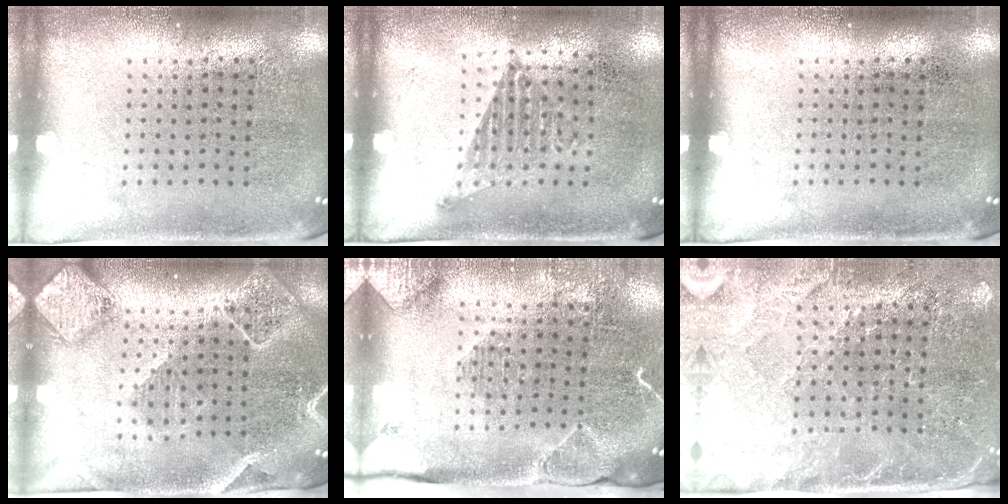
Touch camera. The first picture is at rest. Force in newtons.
{"total": 1.0, "press": 0.8, "slide": 0.6}
{"total": 0.0}
{"total": 2.3, "press": 2.1, "slide": 1.0}
{"total": 2.0, "press": 2.0, "slide": 0.2}
{"total": 2.9, "press": 2.7, "slide": 1.1}